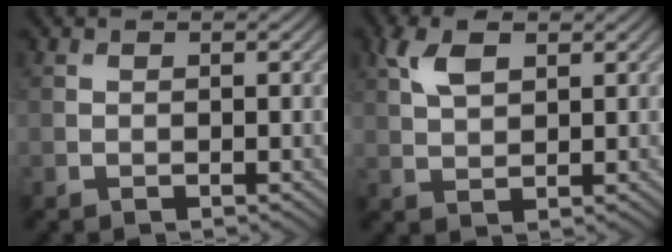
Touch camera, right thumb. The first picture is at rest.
{"total": 4.7, "force": [2.2, 2.3, 3.5], "torque": [-0.085, 0.009, 0.045]}